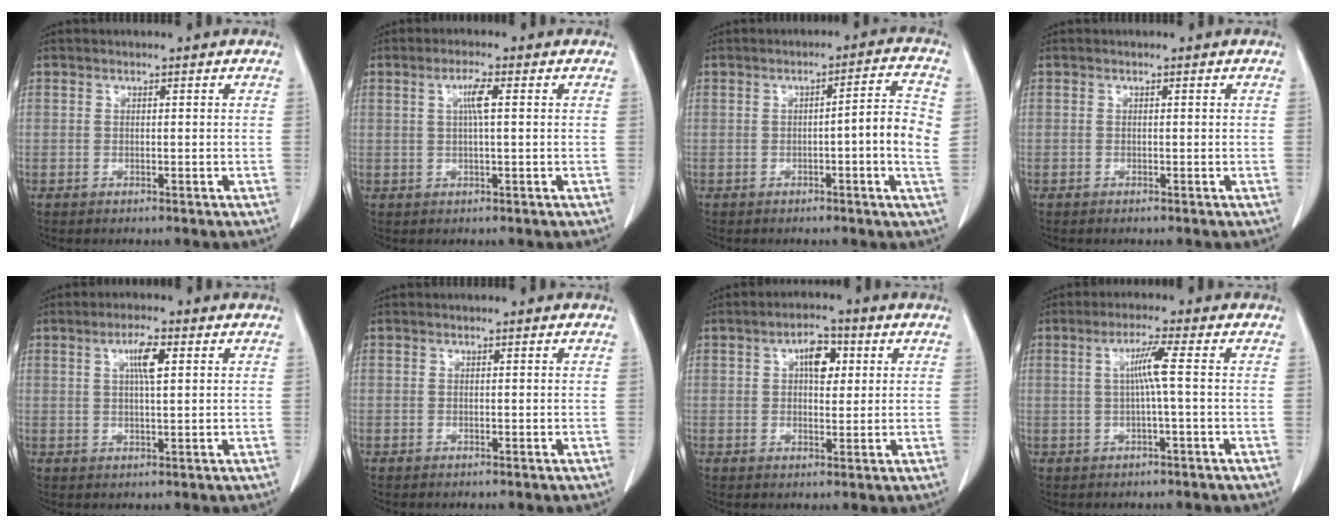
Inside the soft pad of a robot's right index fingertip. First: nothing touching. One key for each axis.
{"total": 3.0, "fx": 0.7, "fy": 0.3, "fz": 2.9, "tx": -0.054, "ty": 0.004, "tz": 0.012}
{"total": 7.0, "fx": -0.4, "fy": 0.0, "fz": 7.0, "tx": -0.091, "ty": 0.009, "tz": -0.011}
{"total": 0.0}
{"total": 4.3, "fx": 1.5, "fy": 0.5, "fz": 4.0, "tx": -0.073, "ty": 0.000, "tz": 0.025}
{"total": 0.0}
{"total": 5.0, "fx": 1.6, "fy": 2.4, "fz": 4.1, "tx": -0.065, "ty": 0.011, "tz": 0.023}
{"total": 4.1, "fx": 0.3, "fy": -0.8, "fz": 4.0, "tx": -0.076, "ty": 0.006, "tz": 0.005}